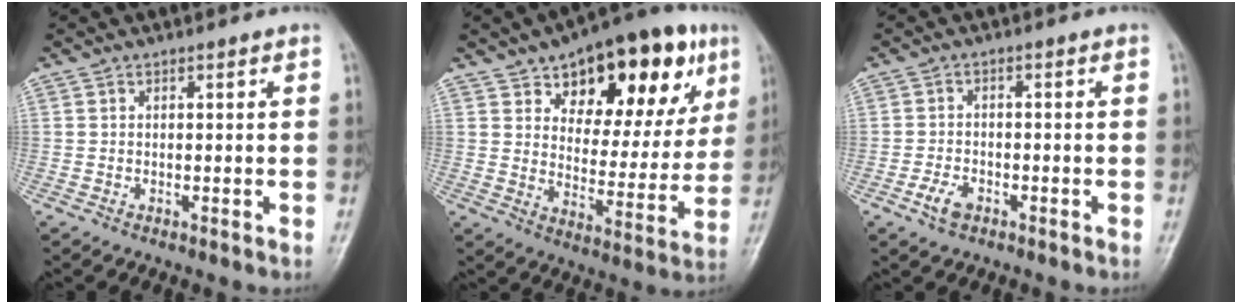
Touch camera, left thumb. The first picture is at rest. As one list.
[{"total": 22.8, "force": [11.7, 11.3, 16.0], "torque": [-0.173, -0.022, 0.172]}, {"total": 3.6, "force": [-2.0, 2.1, 2.2], "torque": [-0.041, 0.011, -0.037]}]